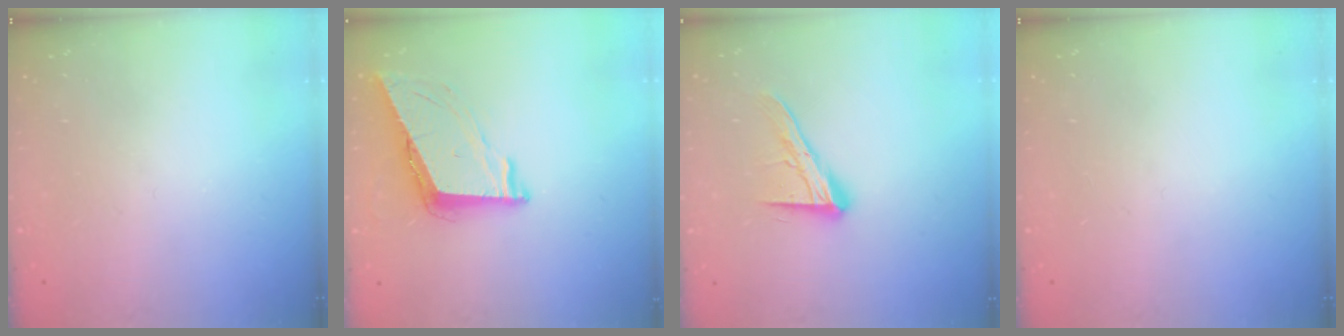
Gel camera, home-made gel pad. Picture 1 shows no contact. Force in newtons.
{"total": 8.9, "press": 8.5, "slide": 2.7}
{"total": 13.4, "press": 13.3, "slide": 1.1}
{"total": 0.0}